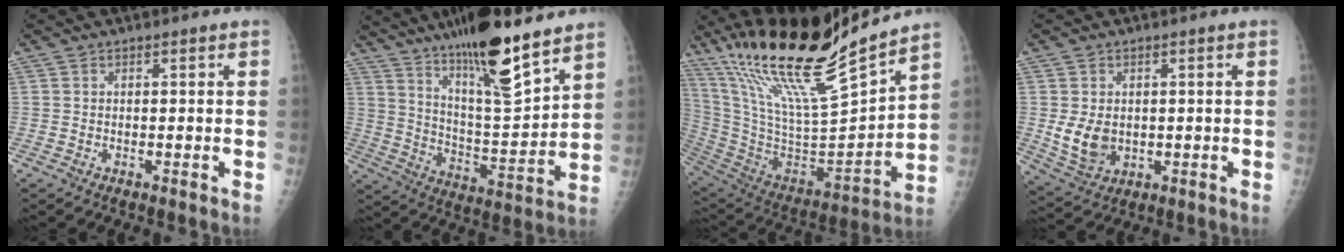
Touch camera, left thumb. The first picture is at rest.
{"total": 19.1, "force": [13.9, 2.9, 12.8], "torque": [-0.191, -0.082, 0.239]}
{"total": 25.2, "force": [20.4, 2.6, 14.6], "torque": [-0.237, -0.096, 0.373]}
{"total": 6.9, "force": [0.1, 5.1, 4.6], "torque": [-0.068, -0.013, 0.018]}